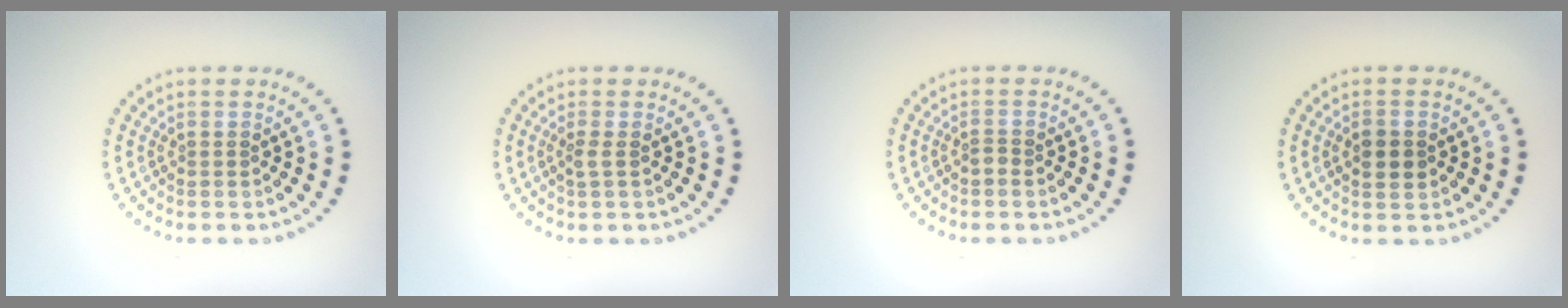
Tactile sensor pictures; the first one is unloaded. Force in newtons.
{"total": 0.9, "press": 0.7, "slide": 0.6}
{"total": 0.9, "press": 0.6, "slide": 0.7}
{"total": 2.3, "press": 2.3, "slide": 0.1}